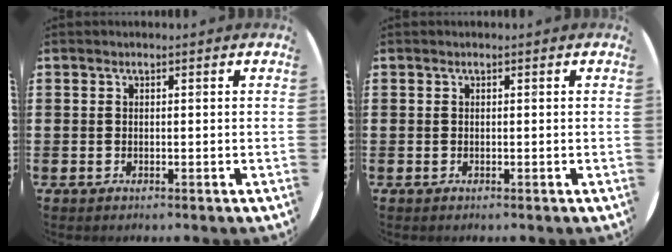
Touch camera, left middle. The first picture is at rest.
{"total": 0.0}